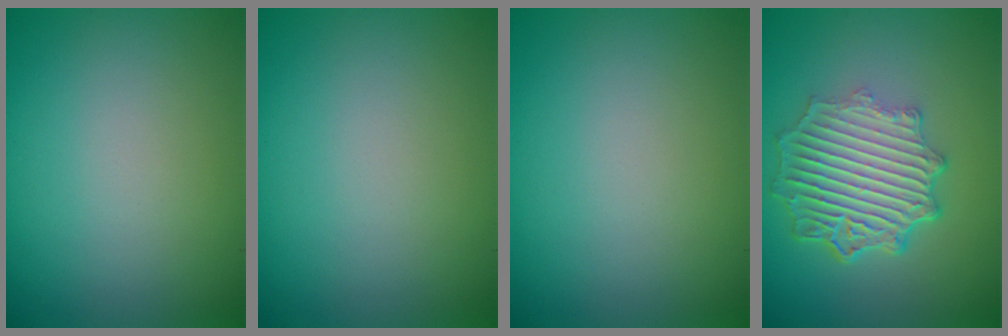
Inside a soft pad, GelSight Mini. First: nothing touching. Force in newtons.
{"total": 0.0}
{"total": 0.0}
{"total": 7.3, "press": 5.2, "slide": 5.0}